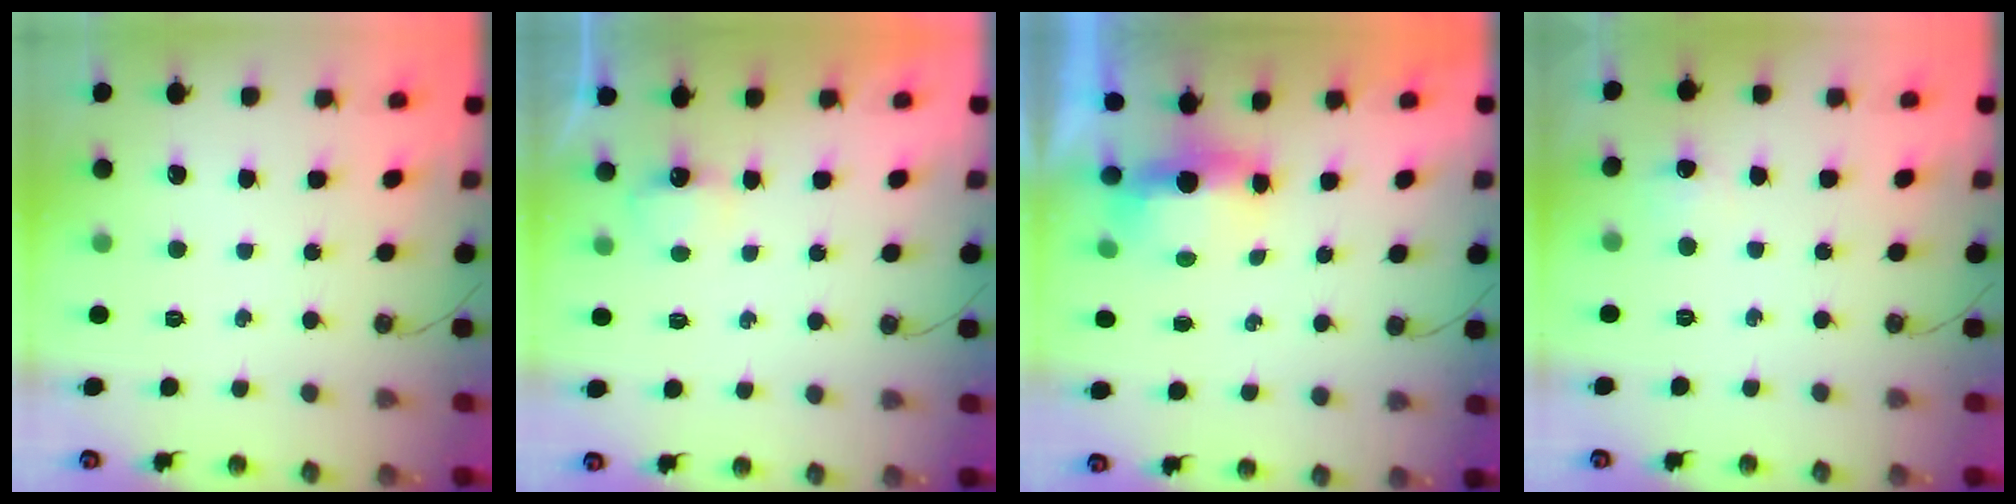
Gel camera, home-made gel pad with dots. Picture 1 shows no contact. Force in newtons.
{"total": 3.8, "press": 3.8, "slide": 0.6}
{"total": 5.0, "press": 4.9, "slide": 1.2}
{"total": 4.9, "press": 4.9, "slide": 0.7}